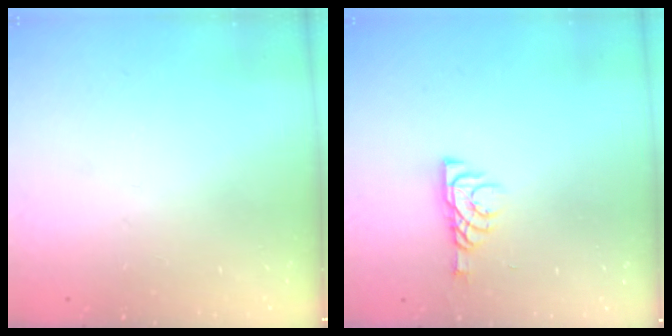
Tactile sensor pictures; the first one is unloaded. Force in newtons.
{"total": 6.0, "press": 6.0, "slide": 0.7}